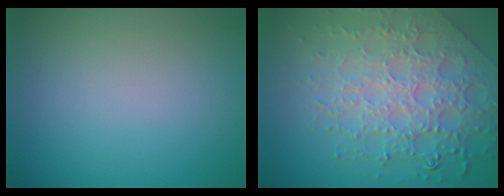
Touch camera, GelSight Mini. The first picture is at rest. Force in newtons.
{"total": 7.8, "press": 5.6, "slide": 5.5}